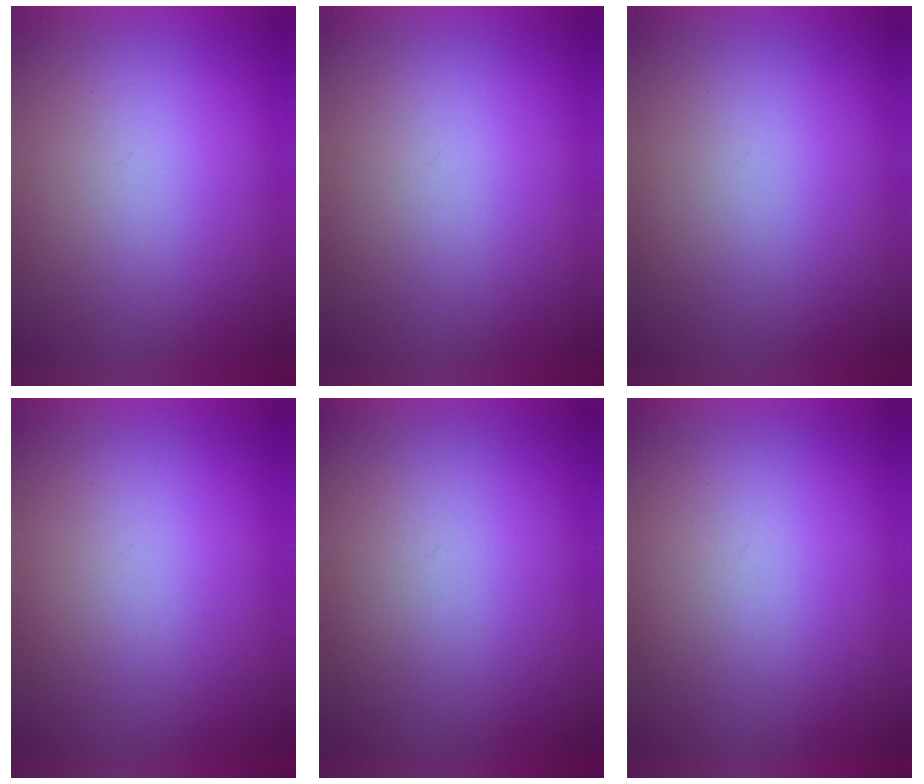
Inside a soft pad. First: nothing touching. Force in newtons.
{"total": 0.0}
{"total": 0.0}
{"total": 0.0}
{"total": 1.1}
{"total": 1.1}